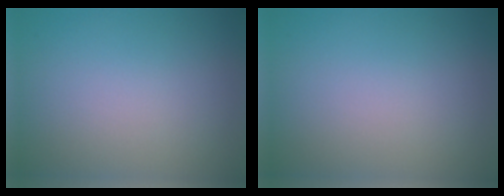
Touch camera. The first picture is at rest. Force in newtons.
{"total": 0.0}